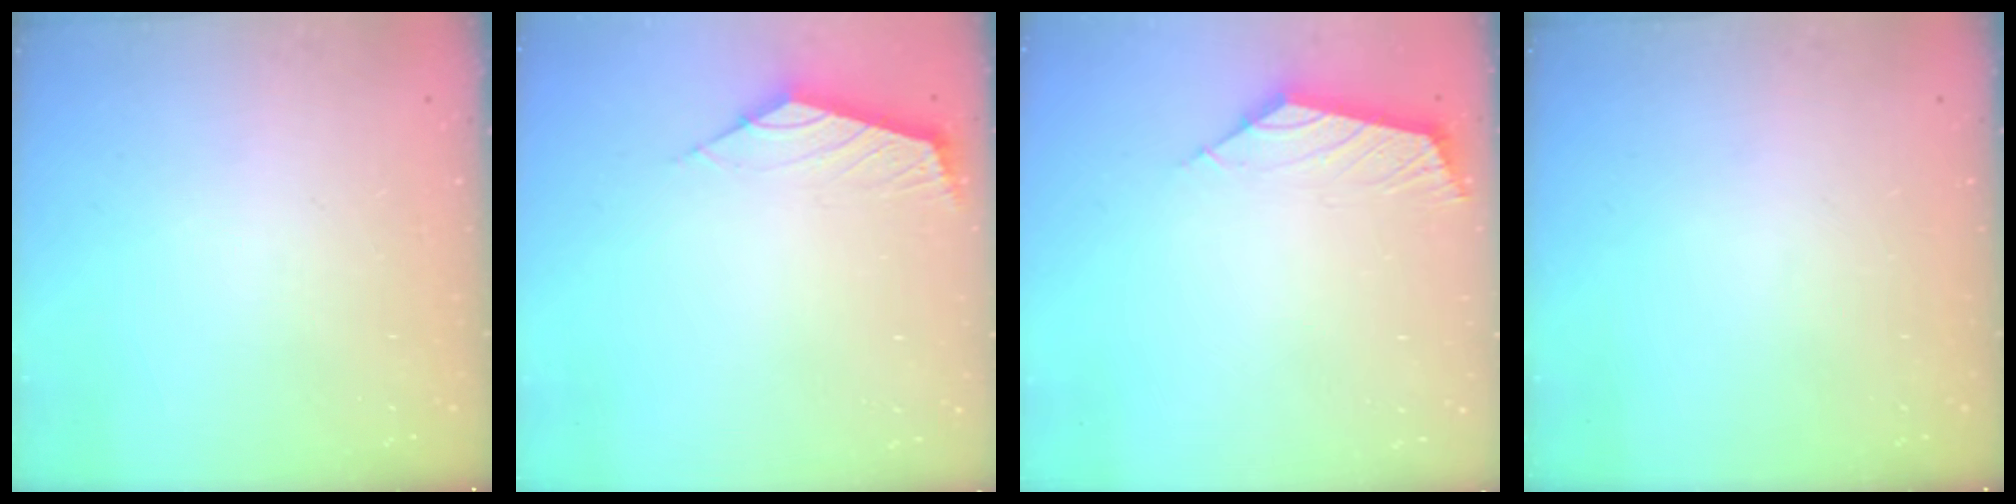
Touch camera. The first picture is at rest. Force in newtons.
{"total": 2.4, "press": 2.3, "slide": 0.6}
{"total": 3.0, "press": 2.9, "slide": 0.8}
{"total": 0.0}